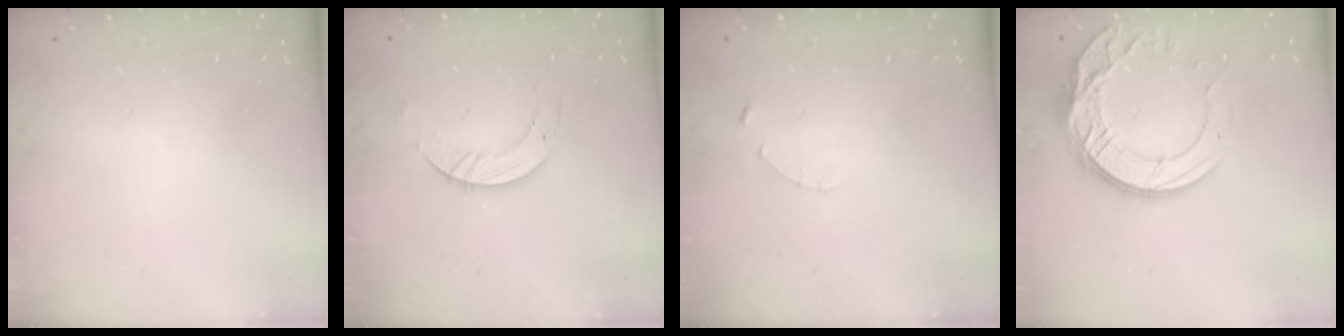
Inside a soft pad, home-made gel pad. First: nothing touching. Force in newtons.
{"total": 3.9, "press": 3.9, "slide": 0.1}
{"total": 1.0, "press": 1.0, "slide": 0.2}
{"total": 15.5, "press": 15.5, "slide": 1.1}